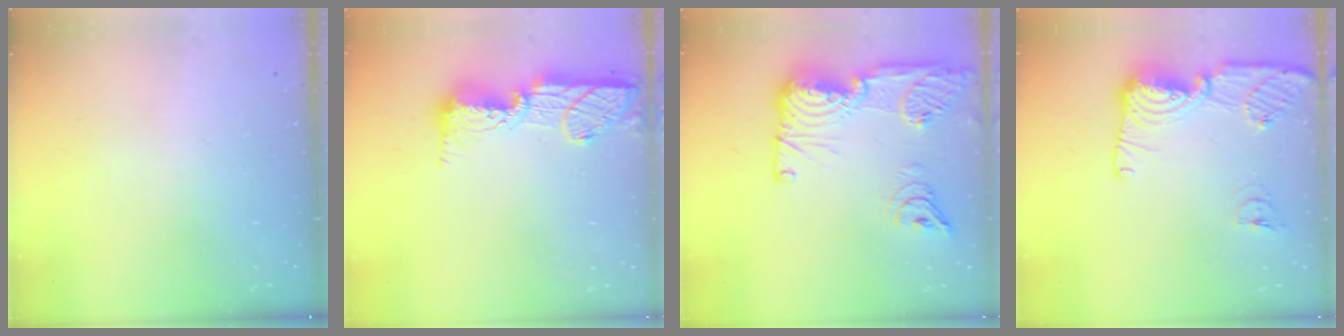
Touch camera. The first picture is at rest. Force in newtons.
{"total": 16.3, "press": 16.3, "slide": 1.3}
{"total": 27.4, "press": 26.4, "slide": 7.2}
{"total": 13.9, "press": 13.8, "slide": 1.5}